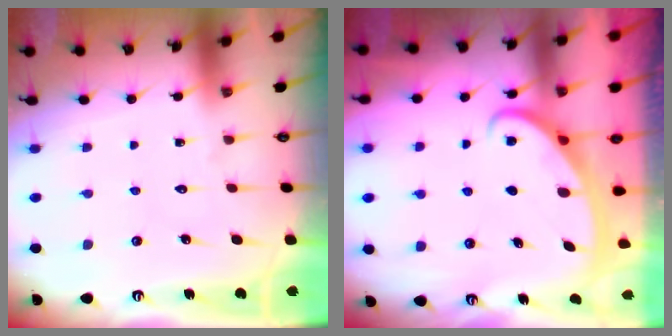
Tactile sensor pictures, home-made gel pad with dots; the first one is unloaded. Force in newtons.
{"total": 2.7, "press": 2.6, "slide": 0.4}